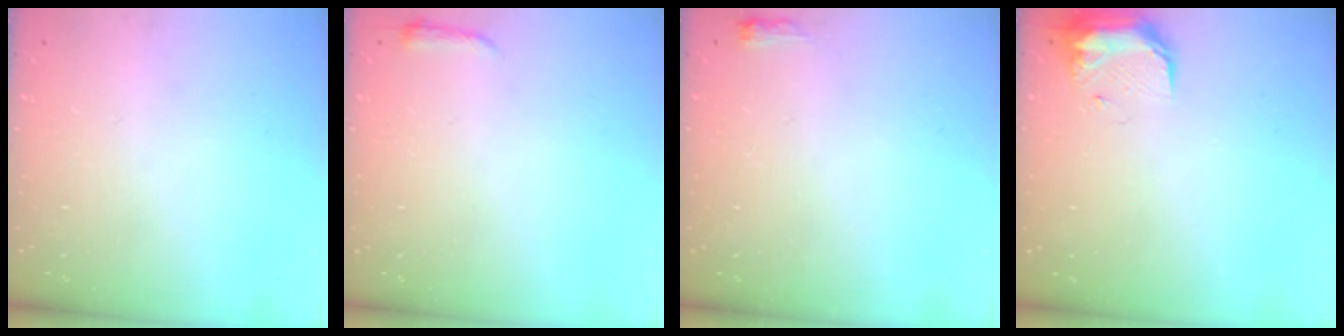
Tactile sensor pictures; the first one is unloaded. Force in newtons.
{"total": 3.0, "press": 2.9, "slide": 0.6}
{"total": 9.8, "press": 2.8, "slide": 9.4}
{"total": 11.4, "press": 9.6, "slide": 6.1}